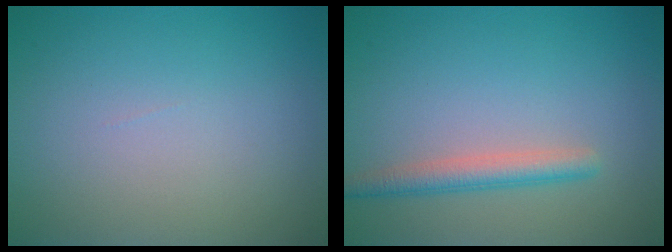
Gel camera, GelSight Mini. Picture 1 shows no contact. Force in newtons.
{"total": 2.6, "press": 2.6, "slide": 0.1}